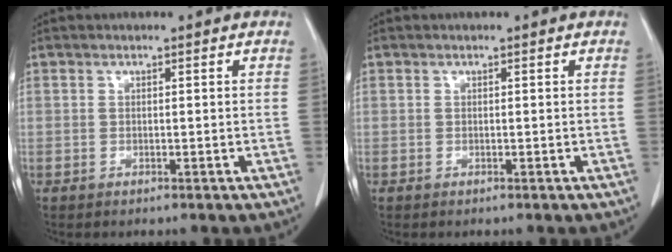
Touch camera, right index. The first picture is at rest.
{"total": 0.0}